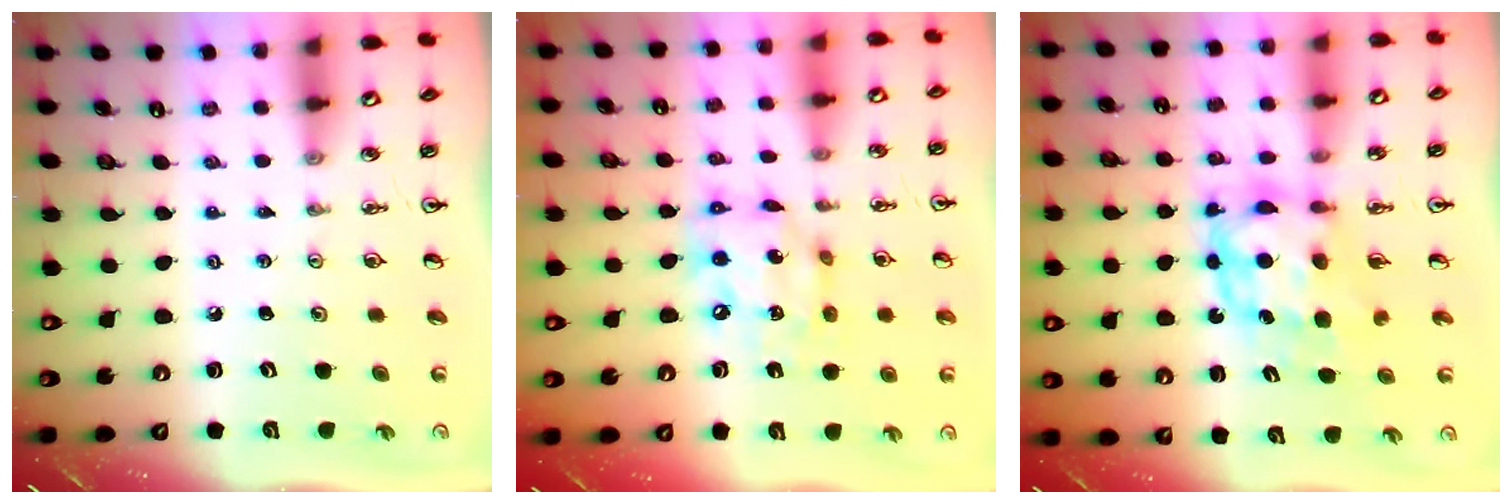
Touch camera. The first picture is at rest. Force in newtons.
{"total": 13.3, "press": 13.3, "slide": 1.5}
{"total": 7.8, "press": 7.7, "slide": 0.8}